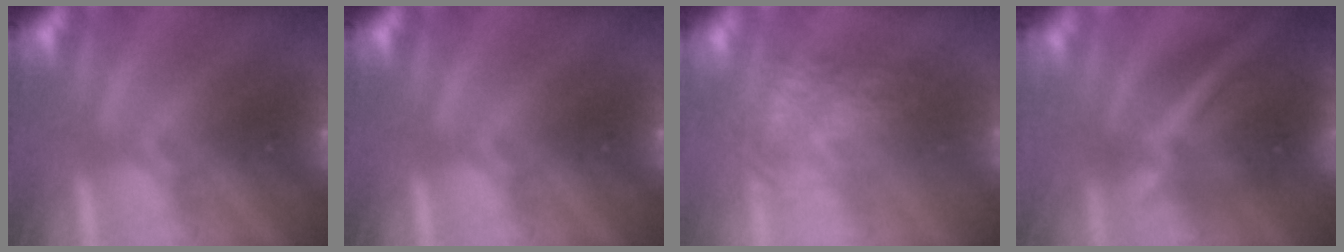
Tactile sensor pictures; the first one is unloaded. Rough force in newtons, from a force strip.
{"total": 0.0}
{"total": 3.8}
{"total": 9.3}